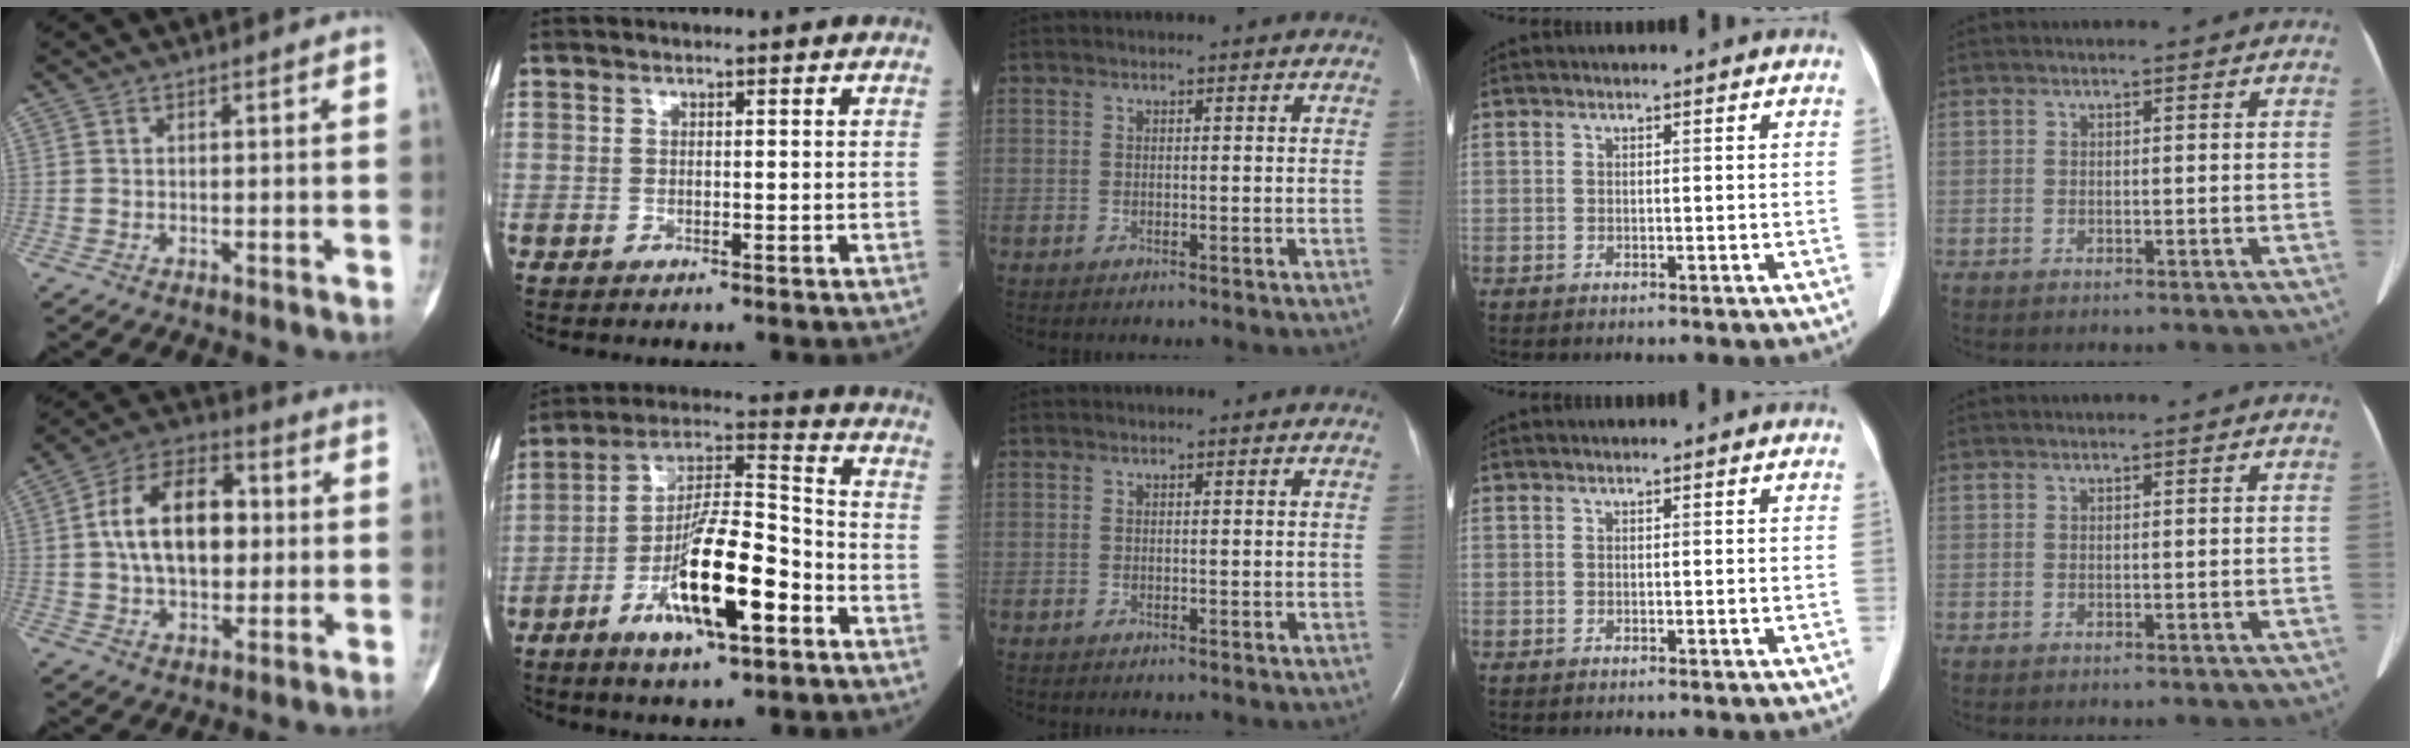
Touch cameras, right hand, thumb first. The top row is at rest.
{"thumb": {"total": 16.5, "force": [1.8, 10.1, 12.9], "torque": [-0.195, 0.019, 0.025]}, "index": {"total": 15.8, "force": [-6.6, 3.2, 14.0], "torque": [-0.256, -0.001, -0.113]}}